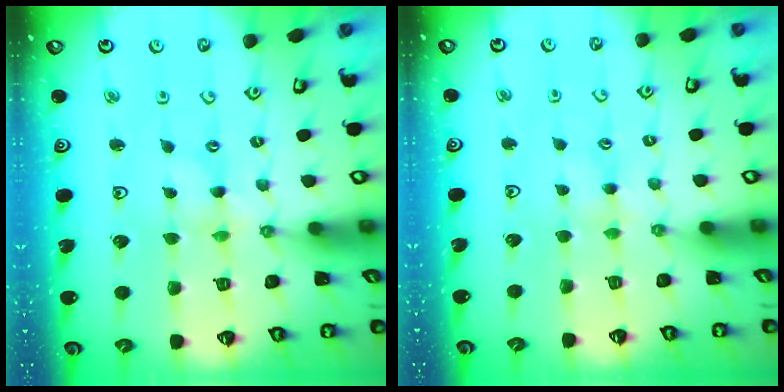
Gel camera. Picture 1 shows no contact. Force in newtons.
{"total": 2.1, "press": 2.1, "slide": 0.4}